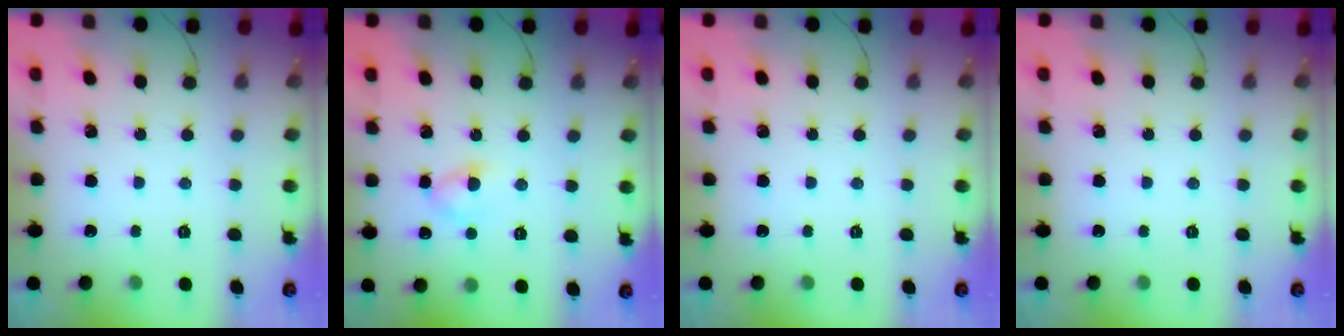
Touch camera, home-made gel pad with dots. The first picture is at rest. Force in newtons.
{"total": 4.6, "press": 4.4, "slide": 1.2}
{"total": 0.0}
{"total": 0.0}